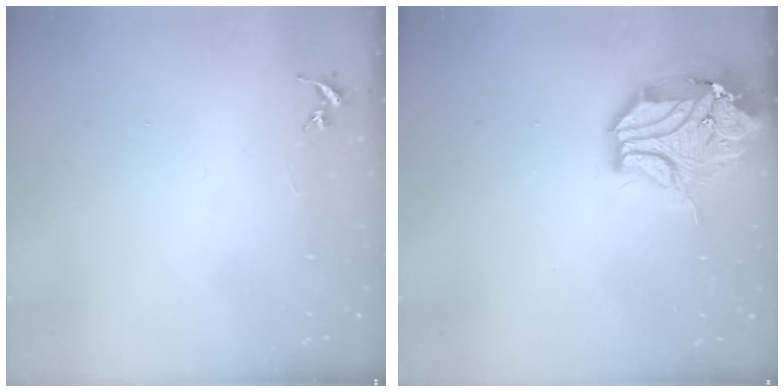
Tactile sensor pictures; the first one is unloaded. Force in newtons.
{"total": 16.8, "press": 16.6, "slide": 2.4}